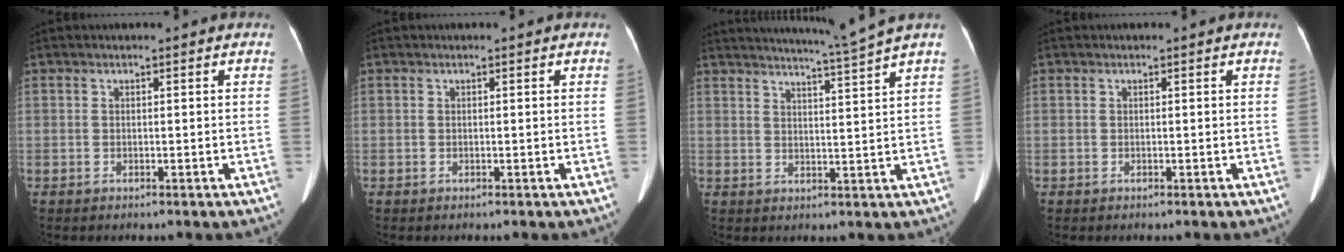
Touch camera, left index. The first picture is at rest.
{"total": 0.0}
{"total": 7.8, "force": [6.8, -2.8, 2.6], "torque": [-0.044, -0.027, 0.102]}
{"total": 0.0}